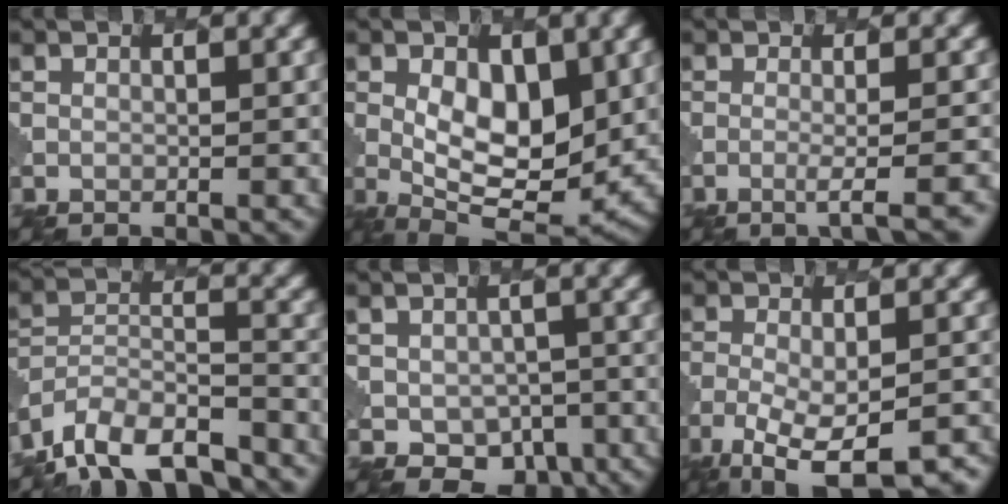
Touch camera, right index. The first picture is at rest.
{"total": 7.8, "force": [0.8, 4.1, 6.5], "torque": [-0.103, -0.004, 0.012]}
{"total": 3.3, "force": [-1.1, 0.6, 3.1], "torque": [-0.033, 0.007, -0.028]}
{"total": 13.2, "force": [-11.4, 5.1, 4.2], "torque": [-0.066, 0.004, -0.158]}
{"total": 6.1, "force": [-2.4, 4.4, 3.5], "torque": [-0.050, -0.026, -0.025]}
{"total": 9.9, "force": [-5.9, 3.7, 7.0], "torque": [-0.129, -0.030, -0.080]}